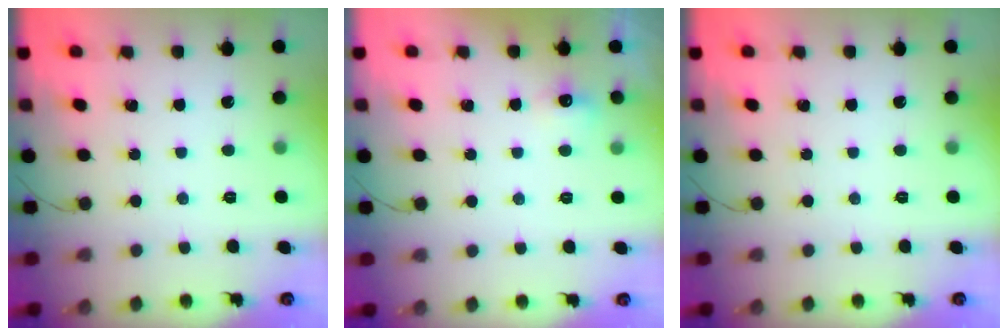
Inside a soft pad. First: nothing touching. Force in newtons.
{"total": 7.0, "press": 4.3, "slide": 5.6}
{"total": 0.0}